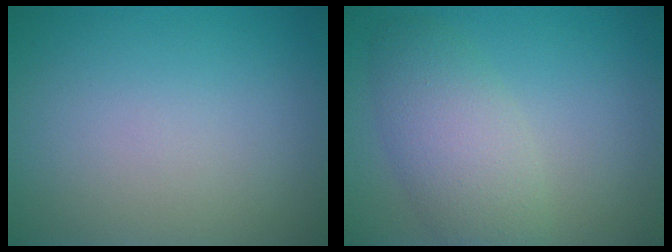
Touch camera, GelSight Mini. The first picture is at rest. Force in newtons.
{"total": 4.7, "press": 4.7, "slide": 0.1}